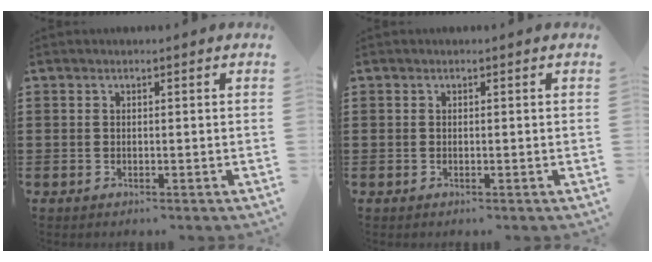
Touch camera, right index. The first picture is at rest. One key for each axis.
{"total": 0.0}